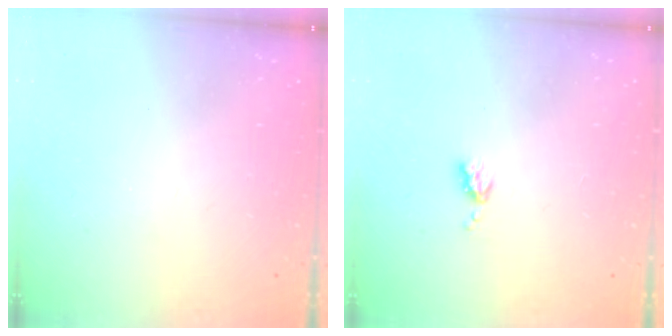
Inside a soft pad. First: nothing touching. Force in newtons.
{"total": 3.9, "press": 3.9, "slide": 0.5}